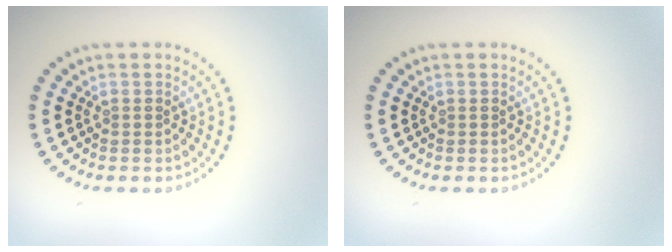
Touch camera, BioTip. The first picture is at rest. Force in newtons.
{"total": 0.0}